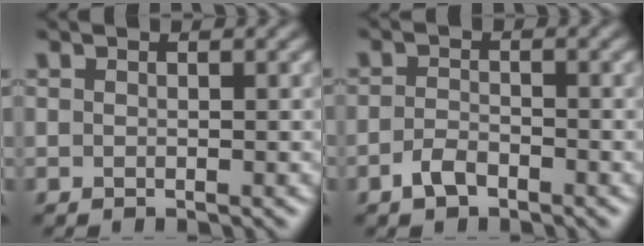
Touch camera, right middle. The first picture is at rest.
{"total": 1.9, "force": [-1.3, 0.9, 1.1], "torque": [-0.022, 0.003, -0.028]}